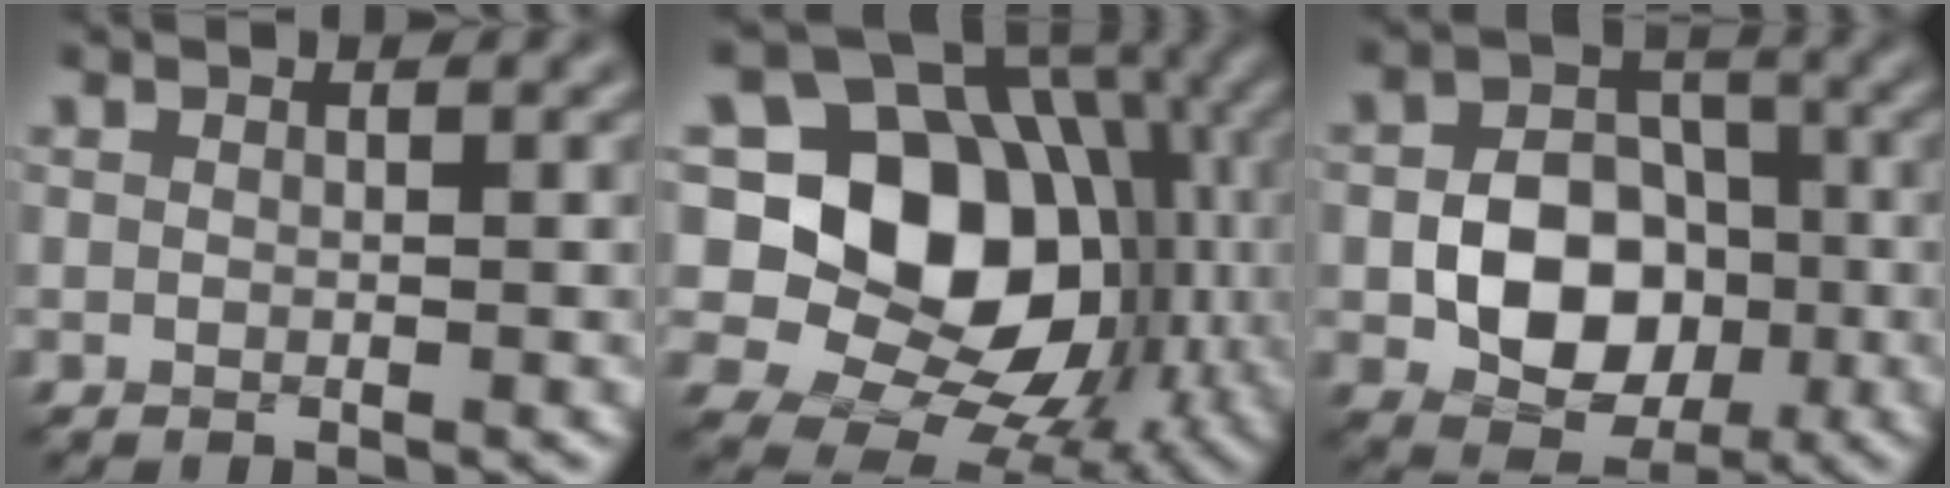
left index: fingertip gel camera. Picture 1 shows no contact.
{"total": 14.7, "force": [0.2, 11.6, 9.0], "torque": [-0.125, 0.000, -0.011]}
{"total": 7.7, "force": [-1.9, 5.7, 4.9], "torque": [-0.075, -0.001, -0.033]}